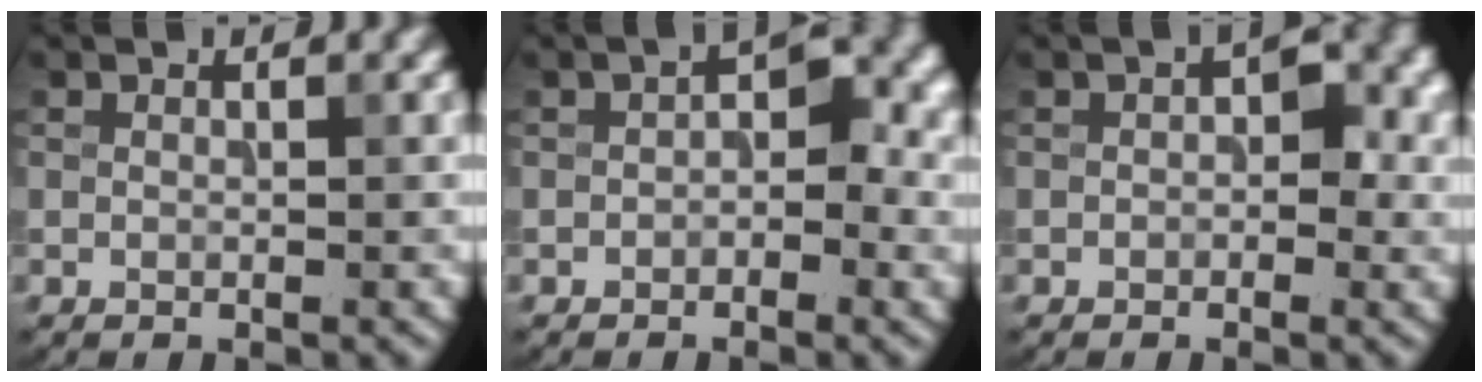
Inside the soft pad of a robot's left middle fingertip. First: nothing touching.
{"total": 3.5, "force": [-0.2, 2.1, 2.8], "torque": [-0.028, 0.002, -0.009]}
{"total": 2.8, "force": [0.2, 1.7, 2.2], "torque": [-0.021, 0.001, -0.001]}